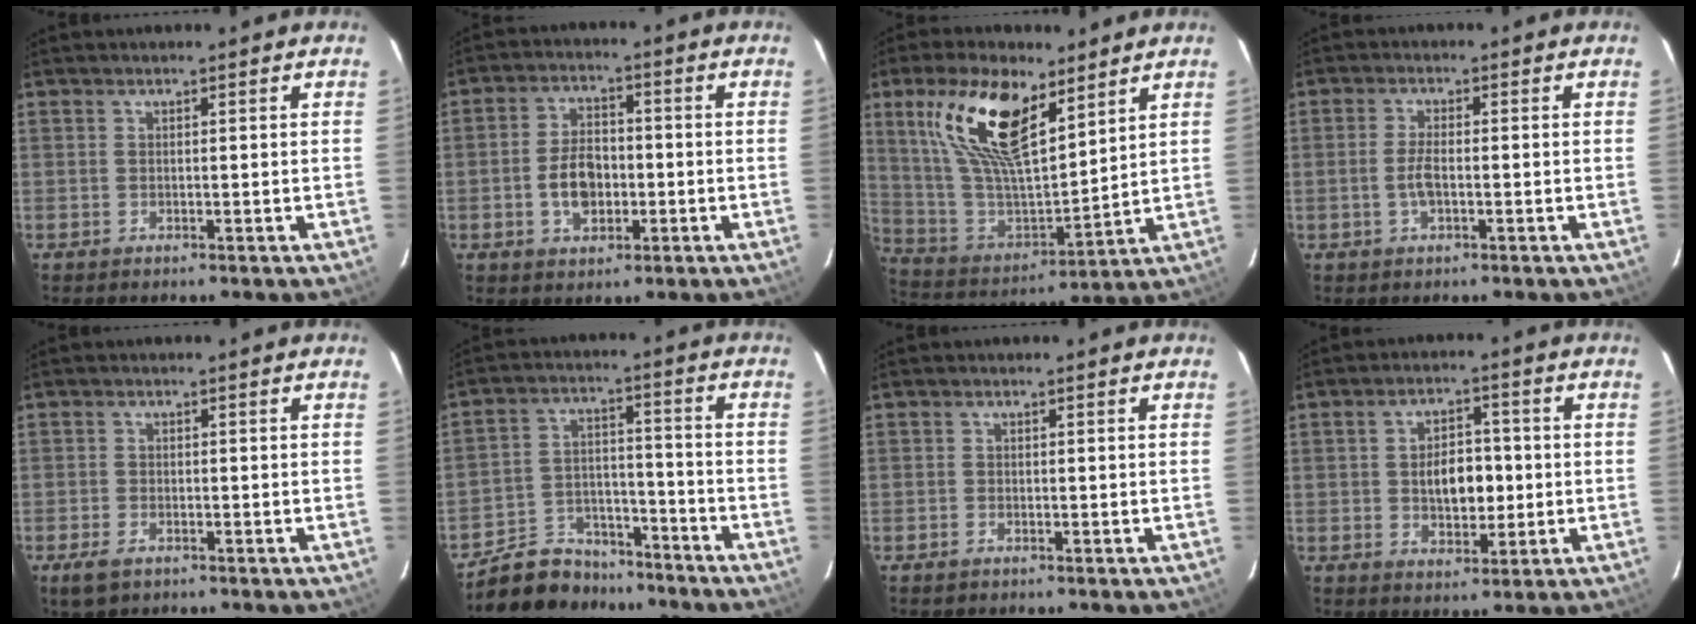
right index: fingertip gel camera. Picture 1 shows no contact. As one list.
[{"total": 7.6, "force": [-1.8, 4.8, 5.6], "torque": [-0.107, 0.014, -0.024]}, {"total": 19.8, "force": [10.5, 8.4, 14.5], "torque": [-0.290, 0.015, 0.214]}, {"total": 3.5, "force": [-0.9, 1.2, 3.1], "torque": [-0.066, 0.000, -0.017]}, {"total": 4.0, "force": [-2.5, 2.2, 2.2], "torque": [-0.054, -0.009, -0.044]}, {"total": 12.8, "force": [-10.8, 6.3, 3.0], "torque": [-0.081, 0.028, -0.163]}, {"total": 1.1, "force": [-0.8, 0.7, 0.3], "torque": [-0.006, 0.000, -0.013]}, {"total": 7.6, "force": [-0.4, 4.6, 6.1], "torque": [-0.106, 0.011, 0.000]}]